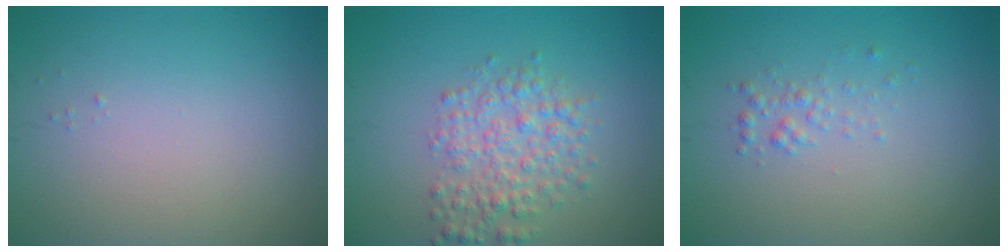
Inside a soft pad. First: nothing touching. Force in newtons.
{"total": 4.0, "press": 4.0, "slide": 0.1}
{"total": 1.1, "press": 1.1, "slide": 0.1}